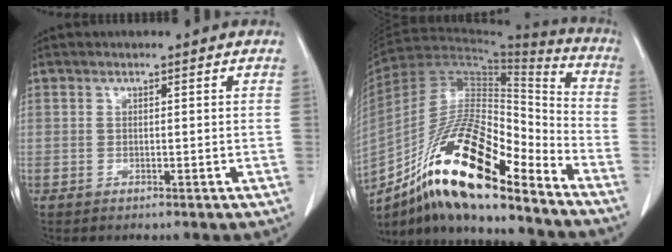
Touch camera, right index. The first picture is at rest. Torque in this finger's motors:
{"motor_torque": [0.74, -0.81, 0.36, 0.05]}